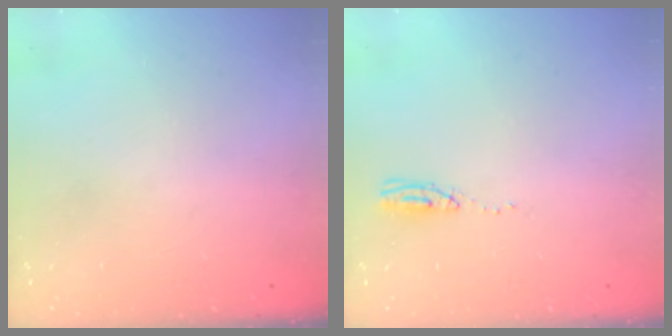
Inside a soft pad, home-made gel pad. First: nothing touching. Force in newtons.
{"total": 3.6, "press": 3.3, "slide": 1.5}